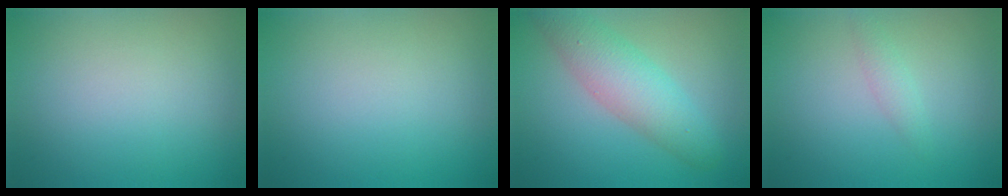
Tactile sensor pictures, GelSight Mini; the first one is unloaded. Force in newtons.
{"total": 0.0}
{"total": 5.1, "press": 5.1, "slide": 0.1}
{"total": 1.2, "press": 1.2, "slide": 0.0}